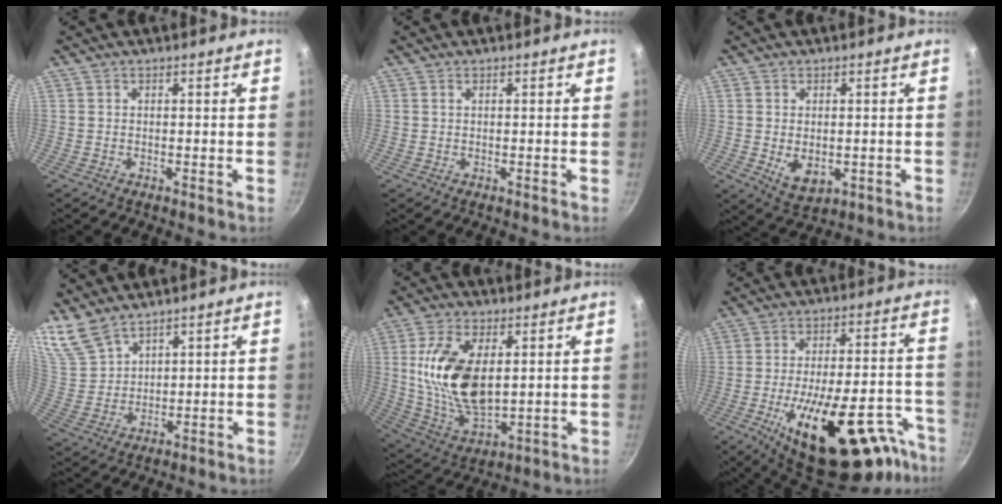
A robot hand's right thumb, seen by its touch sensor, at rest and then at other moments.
{"total": 0.0}
{"total": 6.0, "force": [-0.6, 4.0, 4.4], "torque": [-0.064, -0.013, 0.002]}
{"total": 7.4, "force": [6.3, 3.0, 2.2], "torque": [-0.034, -0.028, 0.144]}
{"total": 16.8, "force": [3.0, 9.2, 13.7], "torque": [-0.251, -0.018, 0.067]}
{"total": 28.1, "force": [-14.9, 11.6, 20.7], "torque": [-0.248, 0.056, -0.210]}